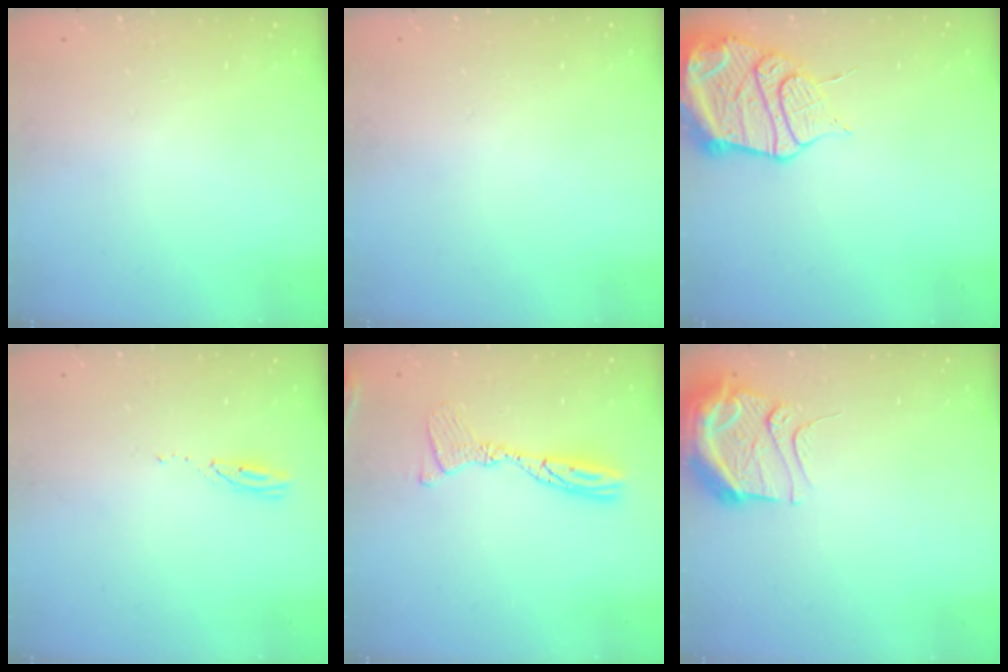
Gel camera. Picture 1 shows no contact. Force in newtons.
{"total": 13.0, "press": 3.6, "slide": 12.5}
{"total": 17.2, "press": 17.1, "slide": 1.7}
{"total": 3.2, "press": 3.2, "slide": 0.2}
{"total": 12.4, "press": 12.4, "slide": 1.1}
{"total": 11.0, "press": 11.0, "slide": 0.9}